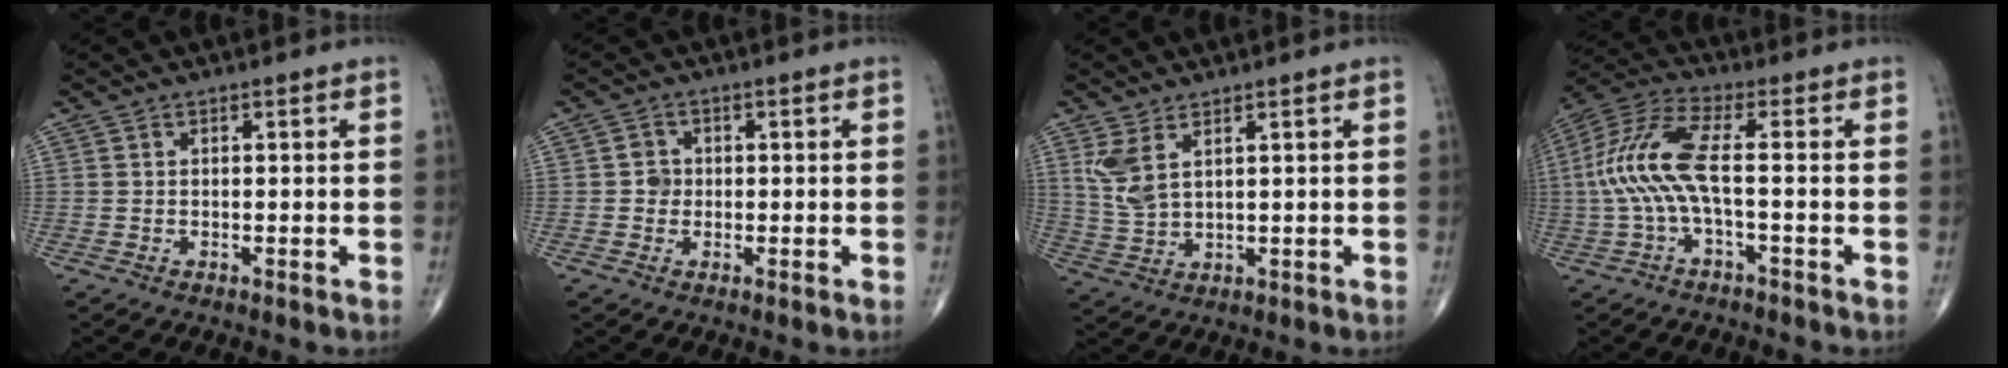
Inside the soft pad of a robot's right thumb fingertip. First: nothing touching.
{"total": 2.3, "force": [-0.1, 2.1, 0.9], "torque": [0.000, 0.007, -0.006]}
{"total": 5.6, "force": [2.7, 2.4, 4.4], "torque": [-0.099, -0.011, 0.066]}
{"total": 11.9, "force": [-0.9, 3.3, 11.4], "torque": [-0.275, 0.039, -0.021]}